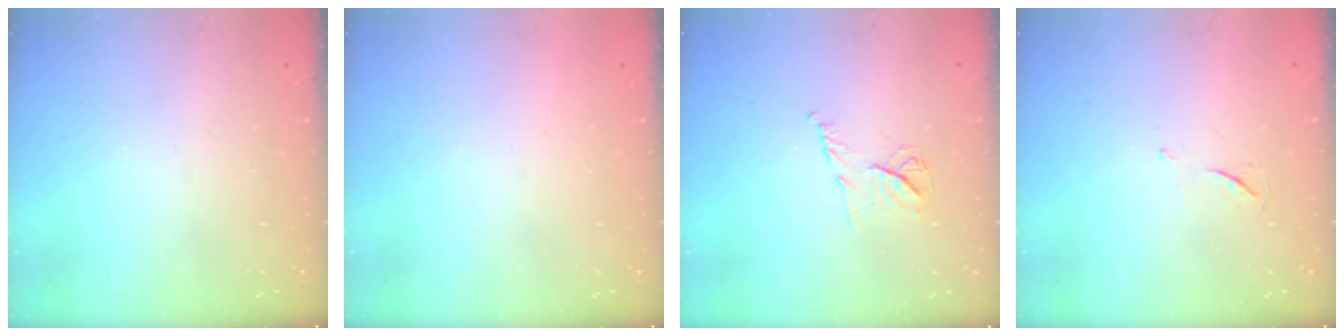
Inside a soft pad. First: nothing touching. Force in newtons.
{"total": 1.5, "press": 1.5, "slide": 0.1}
{"total": 7.9, "press": 7.9, "slide": 0.3}
{"total": 4.1, "press": 4.1, "slide": 0.6}